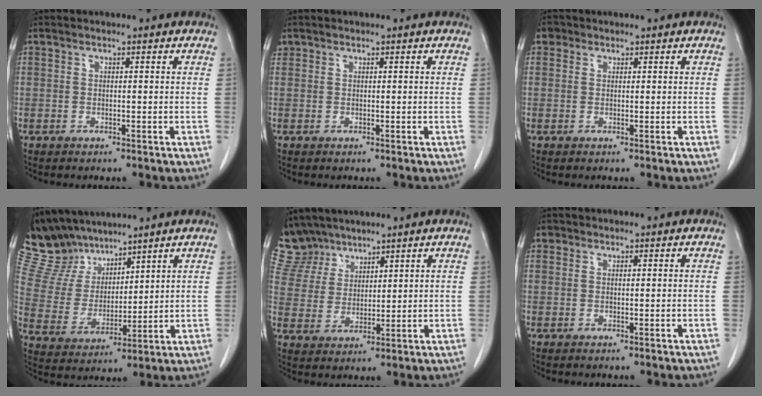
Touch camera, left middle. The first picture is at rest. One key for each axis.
{"total": 0.8, "fx": 0.5, "fy": 0.6, "fz": 0.0, "tx": 0.002, "ty": 0.013, "tz": 0.010}
{"total": 1.2, "fx": 0.6, "fy": 1.1, "fz": 0.1, "tx": 0.007, "ty": 0.006, "tz": 0.006}
{"total": 11.5, "fx": 10.4, "fy": 4.3, "fz": 2.2, "tx": -0.062, "ty": 0.018, "tz": 0.216}
{"total": 8.6, "fx": 7.6, "fy": 4.0, "fz": 0.2, "tx": -0.010, "ty": 0.010, "tz": 0.162}
{"total": 0.5, "fx": 0.3, "fy": 0.5, "fz": 0.0, "tx": 0.002, "ty": 0.003, "tz": 0.004}